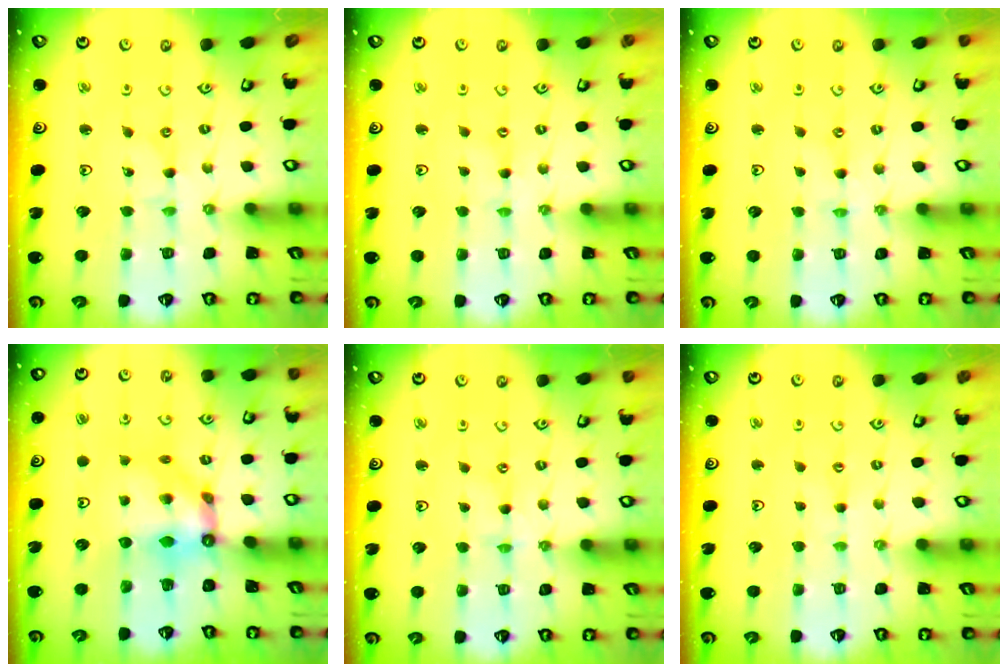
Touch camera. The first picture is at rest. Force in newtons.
{"total": 0.0}
{"total": 0.0}
{"total": 7.6, "press": 7.6, "slide": 0.5}
{"total": 1.1, "press": 1.0, "slide": 0.1}
{"total": 1.7, "press": 1.7, "slide": 0.3}